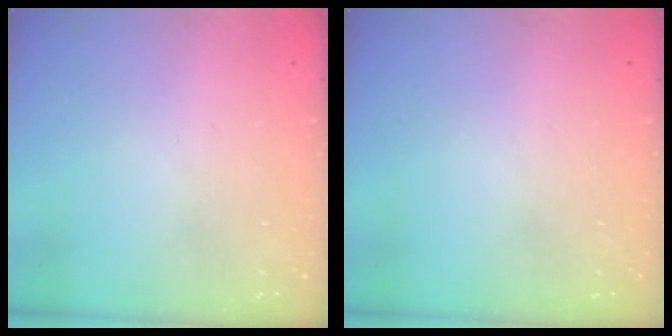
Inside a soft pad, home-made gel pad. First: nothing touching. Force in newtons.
{"total": 0.0}